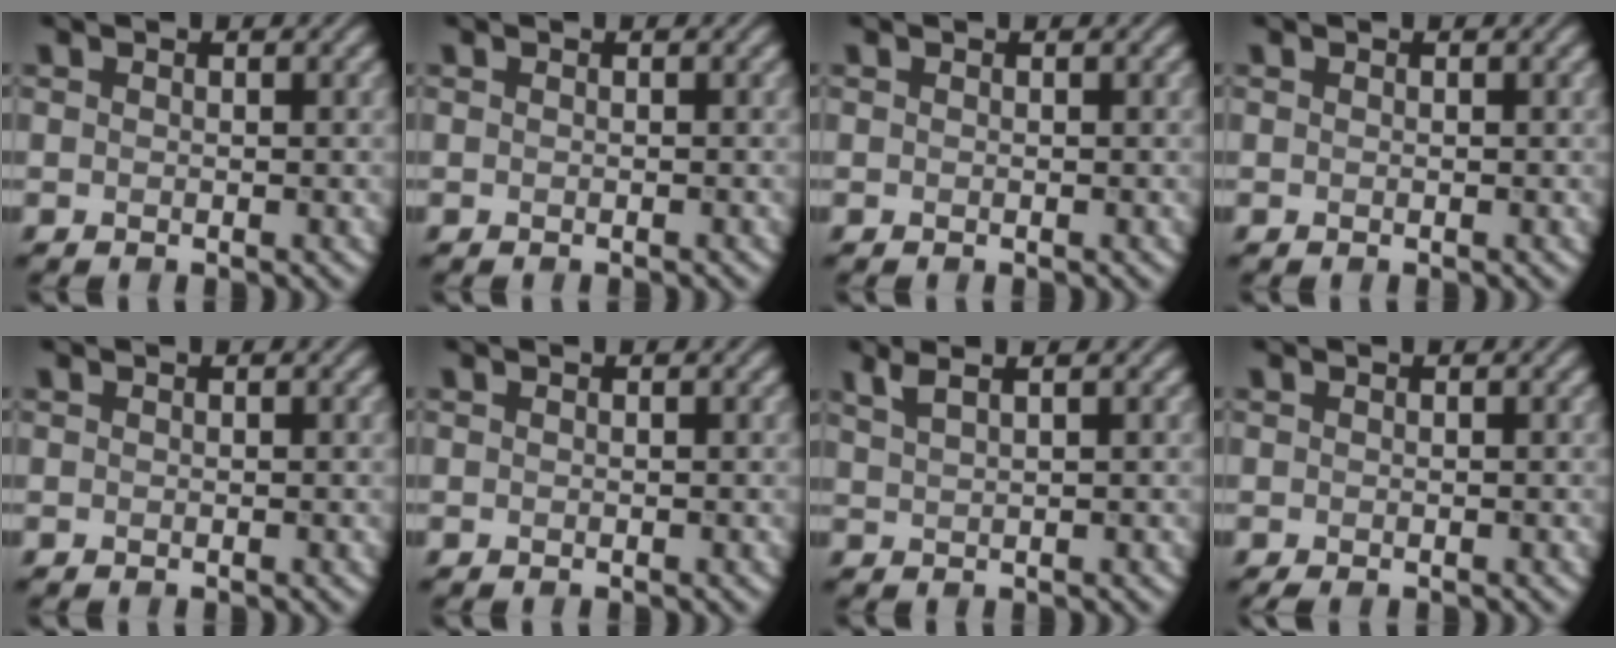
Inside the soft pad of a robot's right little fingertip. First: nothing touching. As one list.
[{"total": 0.0}, {"total": 0.0}, {"total": 0.0}, {"total": 0.0}, {"total": 0.0}, {"total": 3.3, "force": [2.3, 1.1, 2.0], "torque": [-0.020, 0.017, 0.020]}, {"total": 0.8, "force": [-0.7, 0.1, 0.4], "torque": [-0.007, -0.003, -0.009]}]